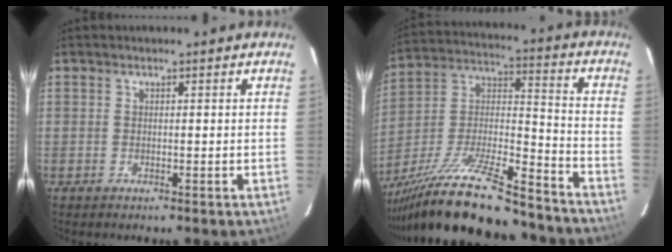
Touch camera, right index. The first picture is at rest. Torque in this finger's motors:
{"motor_torque": [1.31, -0.83, 1.05, 0.21]}